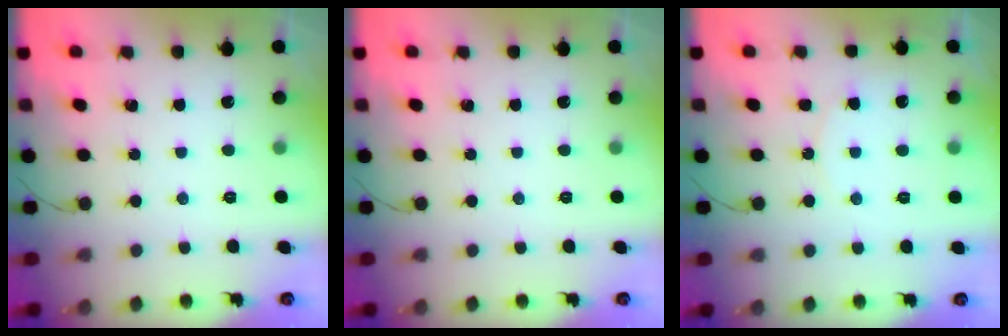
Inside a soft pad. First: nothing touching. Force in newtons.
{"total": 0.0}
{"total": 6.7, "press": 6.7, "slide": 0.6}